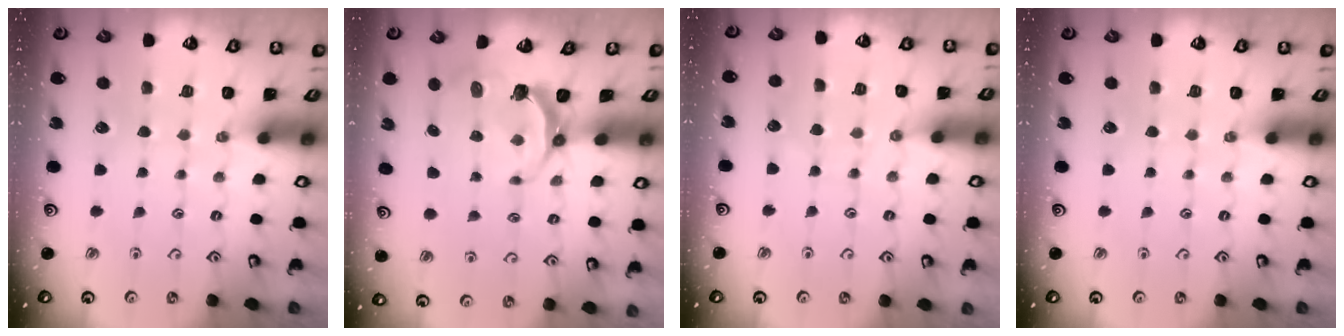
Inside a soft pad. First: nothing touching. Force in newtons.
{"total": 6.8, "press": 5.8, "slide": 3.6}
{"total": 4.3, "press": 4.3, "slide": 0.5}
{"total": 0.0}